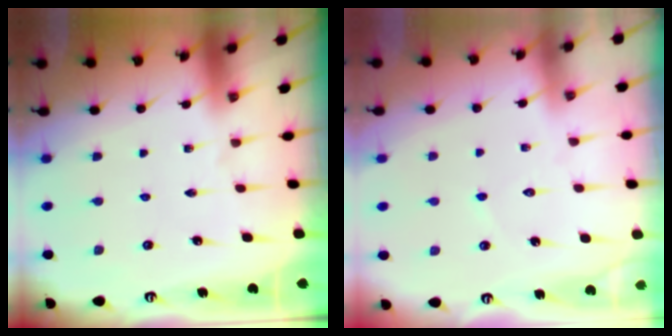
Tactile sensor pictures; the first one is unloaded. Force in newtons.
{"total": 3.7, "press": 3.6, "slide": 0.5}